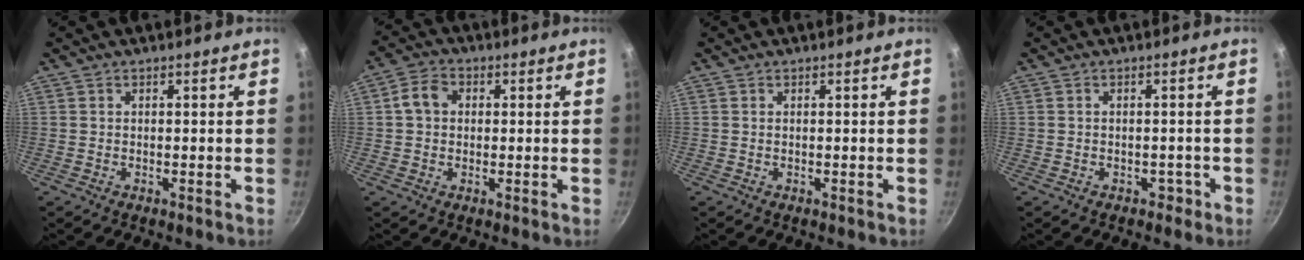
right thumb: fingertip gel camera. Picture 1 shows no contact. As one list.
[{"total": 5.3, "force": [0.7, 4.3, 3.1], "torque": [-0.042, 0.015, 0.002]}, {"total": 0.0}, {"total": 1.7, "force": [-0.9, 1.3, 0.6], "torque": [0.013, 0.019, -0.002]}]